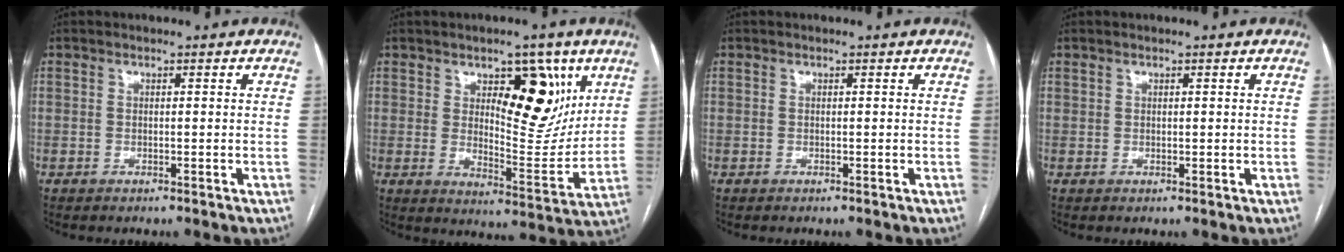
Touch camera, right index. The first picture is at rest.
{"total": 12.6, "force": [5.6, 5.2, 10.1], "torque": [-0.133, -0.002, 0.092]}
{"total": 0.0}
{"total": 0.9, "force": [0.7, 0.5, 0.3], "torque": [0.002, -0.002, 0.012]}